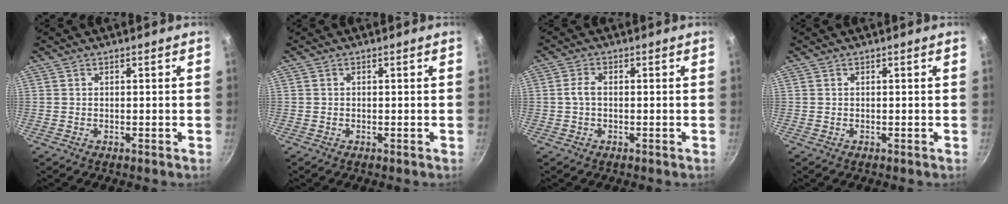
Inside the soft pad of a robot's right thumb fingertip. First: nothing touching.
{"total": 0.0}
{"total": 2.4, "force": [-0.2, 1.4, 2.0], "torque": [-0.040, 0.005, -0.008]}
{"total": 0.0}